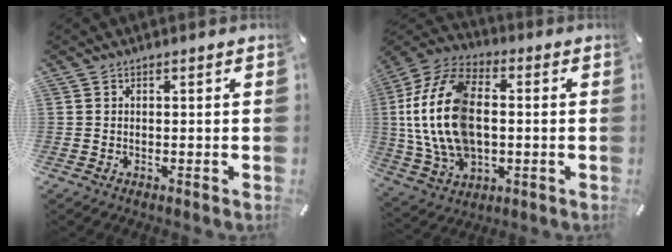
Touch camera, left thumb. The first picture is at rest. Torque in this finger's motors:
{"motor_torque": [2.43, 2.57, 2.77, 0.00, 1.05]}